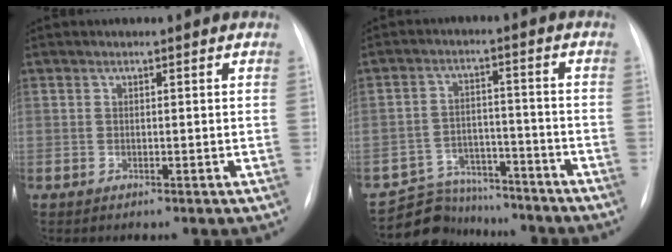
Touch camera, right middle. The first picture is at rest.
{"total": 10.3, "force": [-9.5, 4.0, 0.2], "torque": [0.001, 0.029, -0.148]}